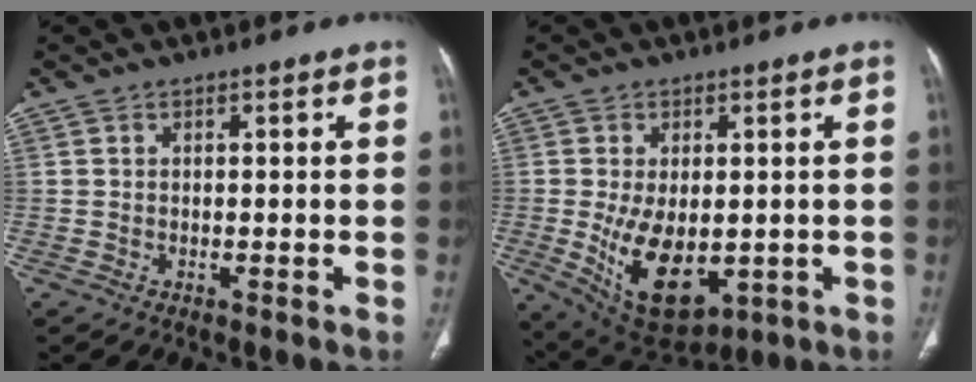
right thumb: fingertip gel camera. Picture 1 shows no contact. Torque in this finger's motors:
{"motor_torque": [0.30, 0.46, 0.46, 0.77, 0.36]}